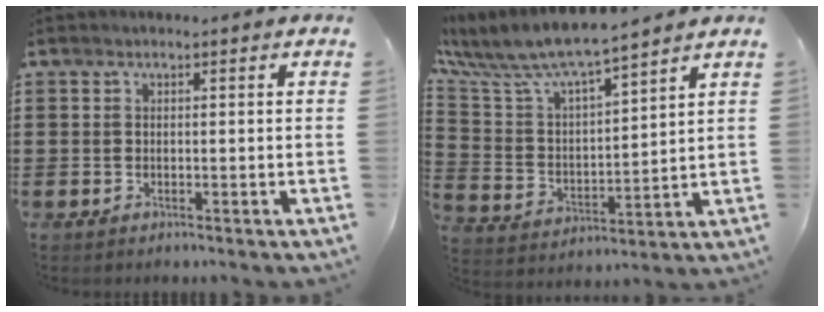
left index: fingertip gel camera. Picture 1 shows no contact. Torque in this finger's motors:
{"motor_torque": [1.29, -0.85, 0.46, 0.21]}